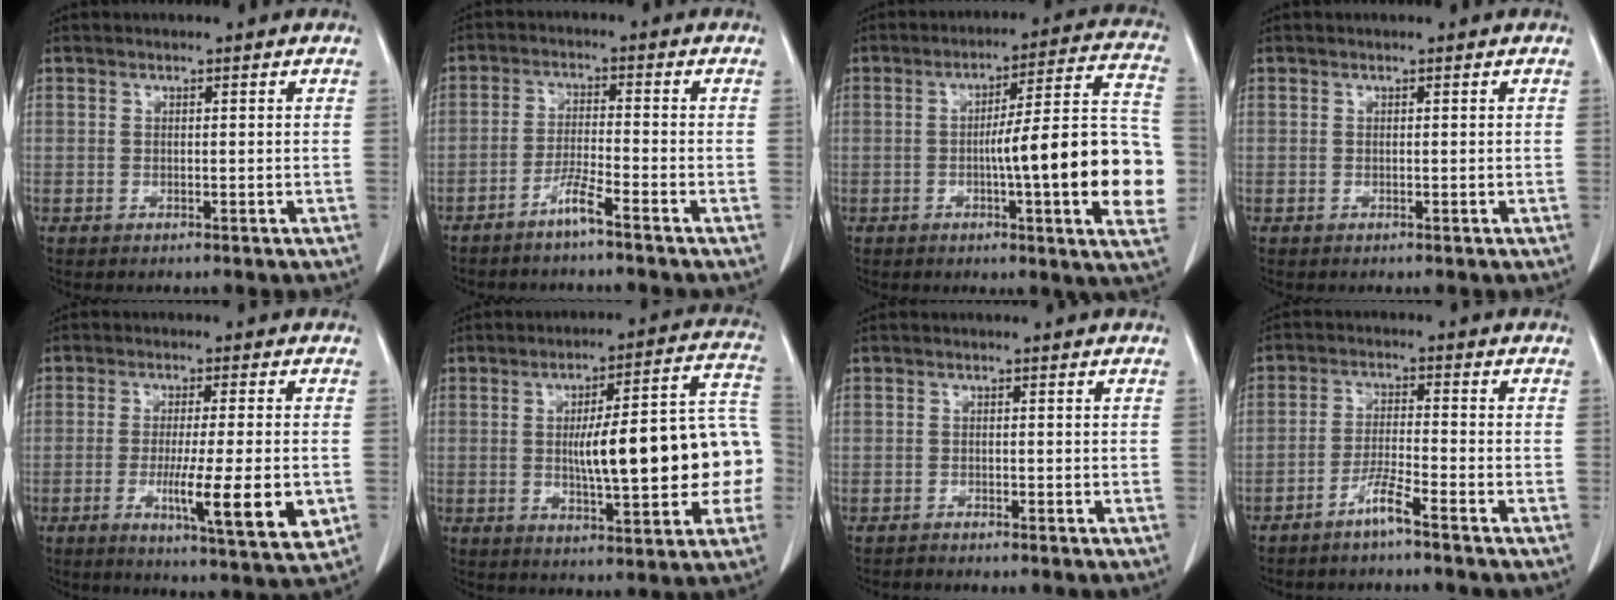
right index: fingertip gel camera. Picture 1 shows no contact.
{"total": 3.8, "force": [-2.9, -0.5, 2.4], "torque": [-0.051, -0.003, -0.062]}
{"total": 19.1, "force": [-3.0, 1.3, 18.8], "torque": [-0.192, 0.023, -0.038]}
{"total": 0.0}
{"total": 11.4, "force": [-2.8, 0.6, 11.0], "torque": [-0.169, -0.026, -0.044]}
{"total": 18.7, "force": [-1.3, 3.9, 18.3], "torque": [-0.216, 0.043, -0.009]}
{"total": 1.0, "force": [-1.0, -0.2, 0.0], "torque": [-0.003, -0.003, -0.018]}
{"total": 4.0, "force": [-3.1, -0.6, 2.5], "torque": [-0.053, -0.004, -0.066]}